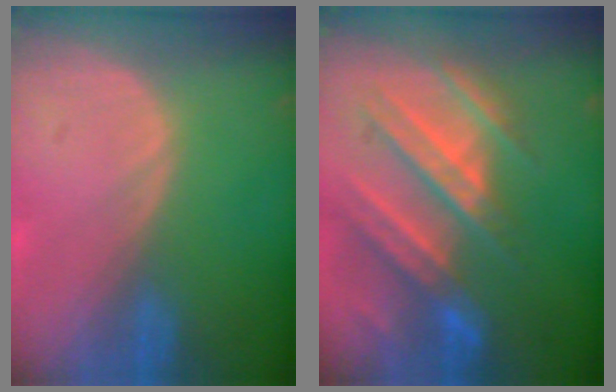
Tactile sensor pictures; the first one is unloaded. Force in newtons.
{"total": 10.5, "press": 9.6, "slide": 4.2}